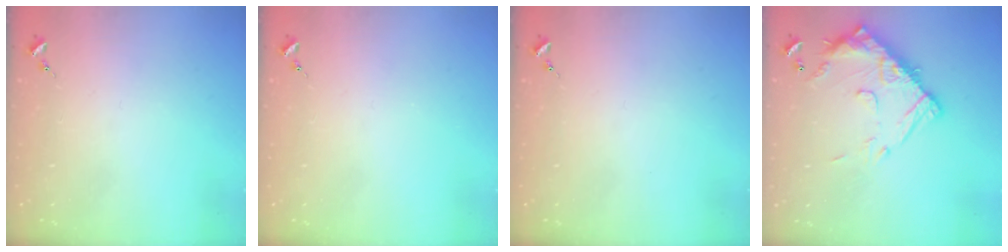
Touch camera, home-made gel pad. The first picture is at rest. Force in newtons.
{"total": 0.0}
{"total": 0.0}
{"total": 15.4, "press": 15.4, "slide": 1.4}